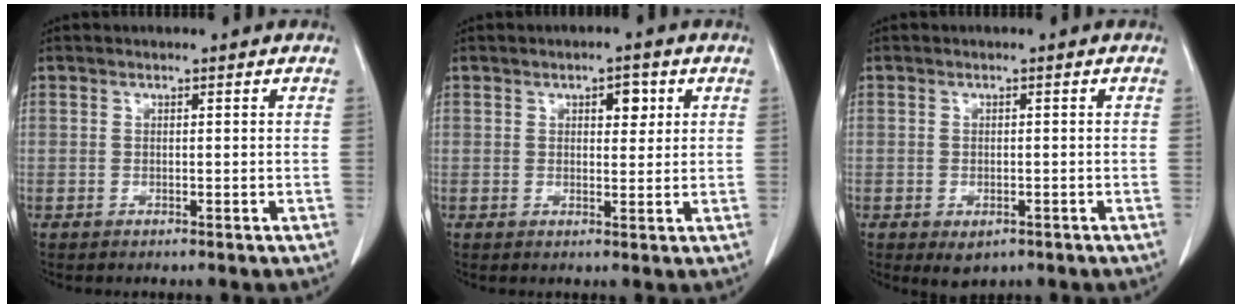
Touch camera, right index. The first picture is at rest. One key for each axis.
{"total": 3.0, "fx": 1.3, "fy": 1.5, "fz": 2.3, "tx": -0.031, "ty": 0.002, "tz": 0.018}
{"total": 2.6, "fx": -1.4, "fy": 1.6, "fz": 1.6, "tx": -0.020, "ty": -0.003, "tz": -0.007}